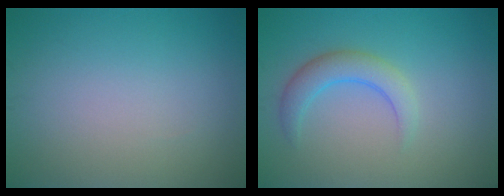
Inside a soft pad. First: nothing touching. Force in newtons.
{"total": 3.0, "press": 2.9, "slide": 0.2}